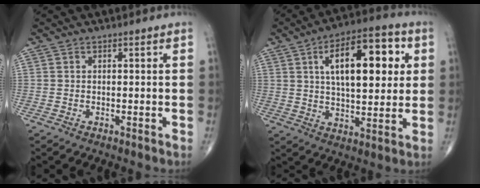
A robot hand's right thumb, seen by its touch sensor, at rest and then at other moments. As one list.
[{"total": 17.9, "force": [4.9, 7.9, 15.3], "torque": [-0.203, 0.002, 0.071]}]